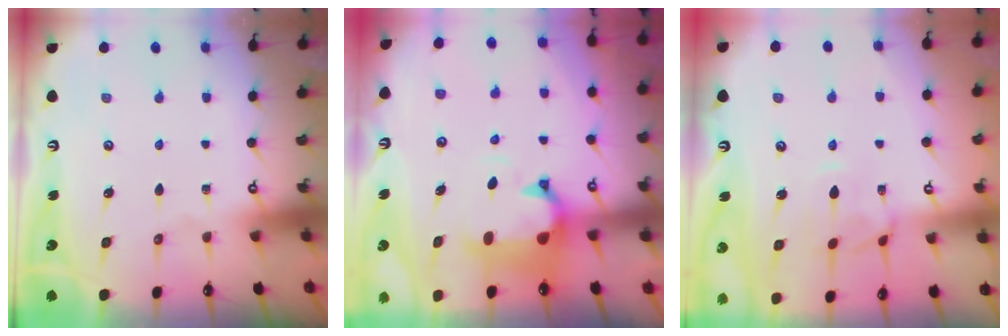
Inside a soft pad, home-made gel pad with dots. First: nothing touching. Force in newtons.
{"total": 1.4, "press": 0.4, "slide": 1.3}
{"total": 1.1, "press": 0.8, "slide": 0.7}